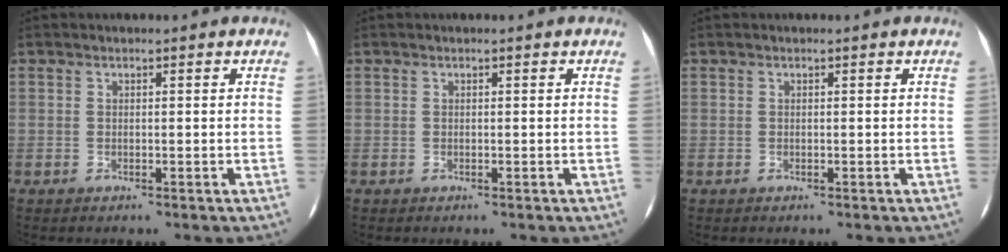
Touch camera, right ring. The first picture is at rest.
{"total": 0.0}
{"total": 0.0}